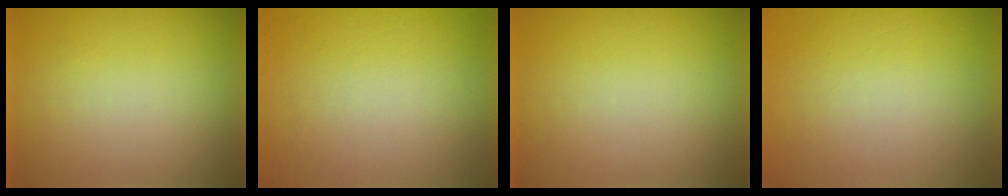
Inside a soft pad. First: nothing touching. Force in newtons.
{"total": 8.3}
{"total": 0.0}
{"total": 5.8}